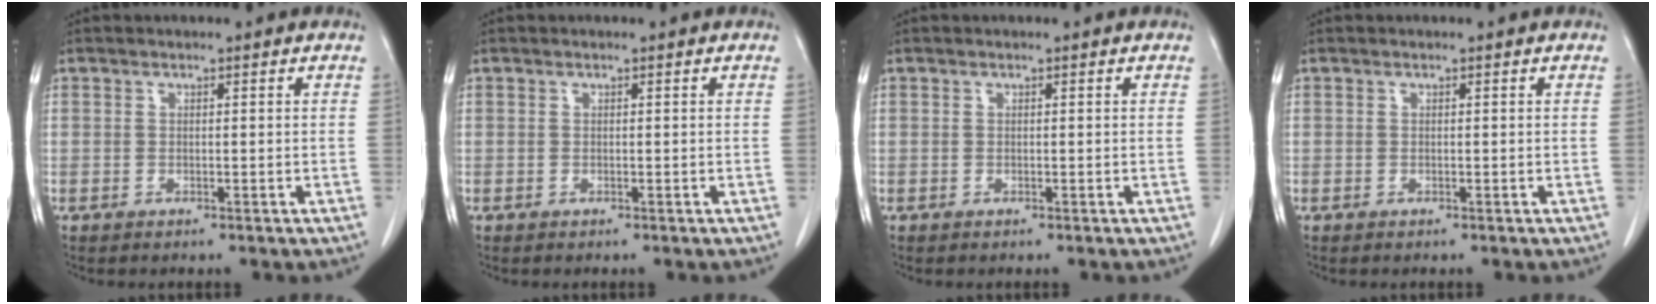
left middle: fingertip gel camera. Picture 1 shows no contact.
{"total": 0.0}
{"total": 0.0}
{"total": 0.0}